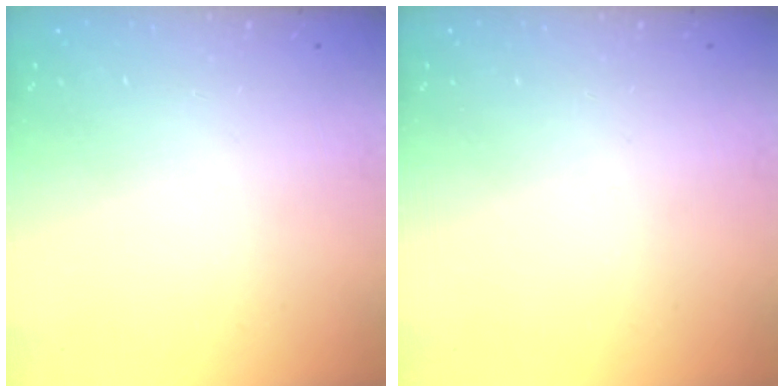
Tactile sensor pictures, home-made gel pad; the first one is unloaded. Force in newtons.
{"total": 0.0}